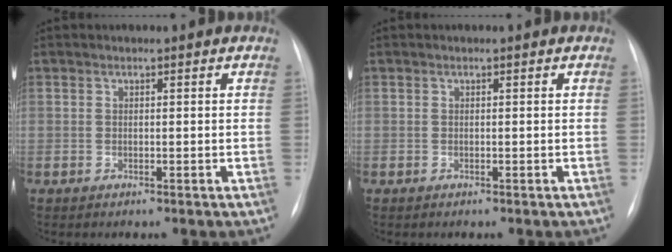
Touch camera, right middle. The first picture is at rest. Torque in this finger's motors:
{"motor_torque": [-0.01, 0.01, 0.00, 0.00]}